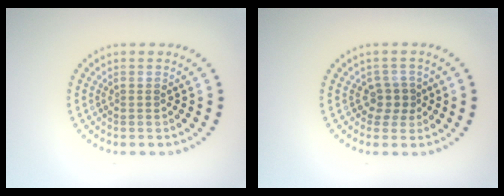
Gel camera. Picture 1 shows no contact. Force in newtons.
{"total": 1.9, "press": 1.6, "slide": 1.2}